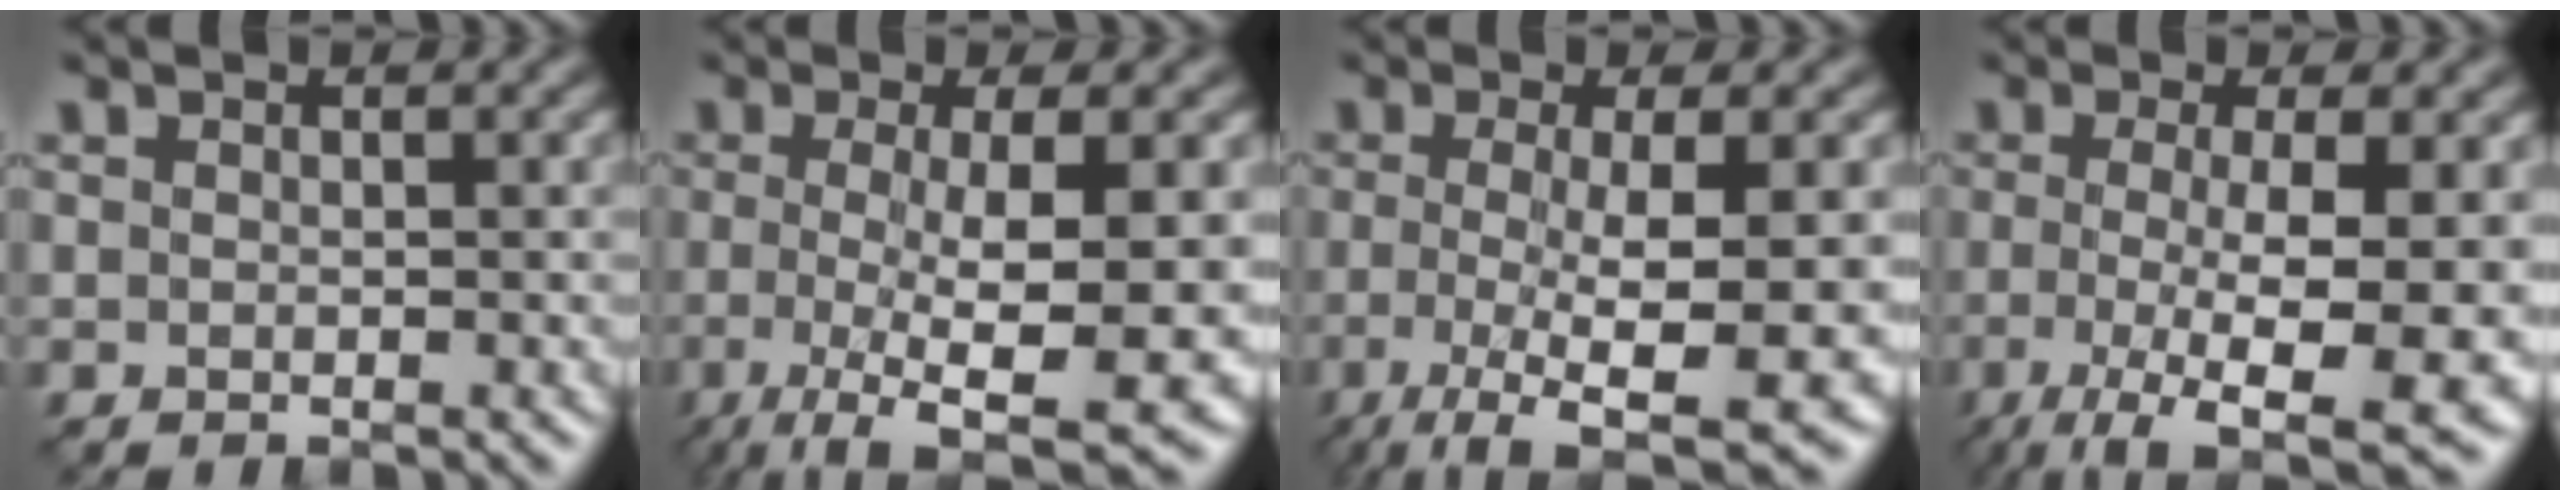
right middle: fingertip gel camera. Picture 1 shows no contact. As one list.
[{"total": 10.5, "force": [-1.9, 2.8, 9.9], "torque": [-0.149, -0.020, -0.027]}, {"total": 10.0, "force": [-2.7, 2.5, 9.3], "torque": [-0.142, -0.020, -0.041]}, {"total": 10.1, "force": [-2.4, 2.6, 9.4], "torque": [-0.146, -0.021, -0.034]}]